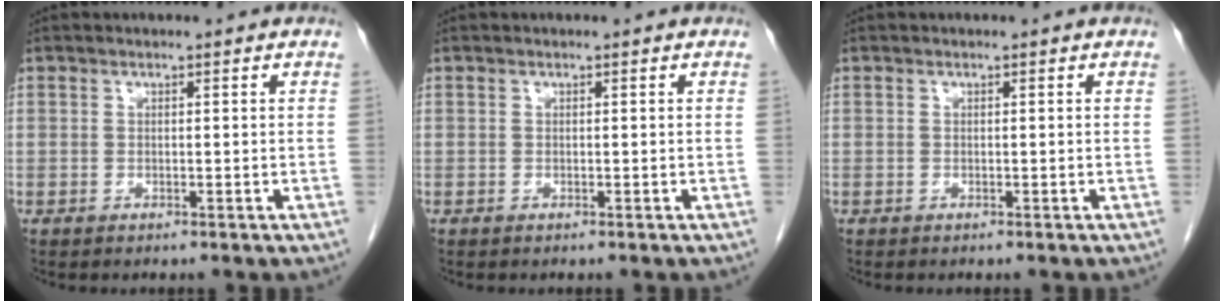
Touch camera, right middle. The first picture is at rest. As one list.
[{"total": 0.0}, {"total": 0.0}]